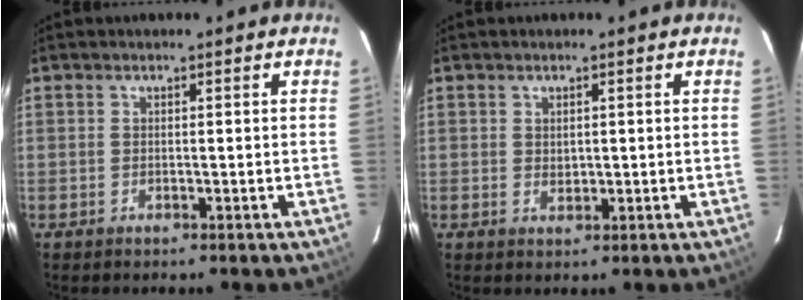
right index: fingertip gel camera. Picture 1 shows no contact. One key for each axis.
{"total": 1.5, "fx": 0.4, "fy": 1.3, "fz": 0.8, "tx": -0.009, "ty": 0.000, "tz": 0.010}